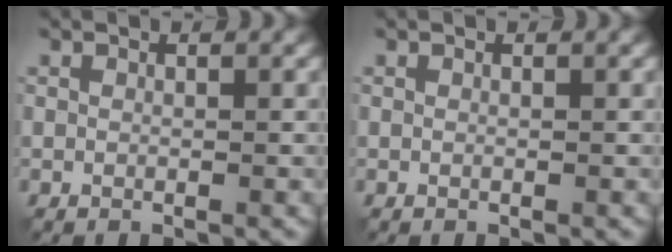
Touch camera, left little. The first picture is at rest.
{"total": 0.0}